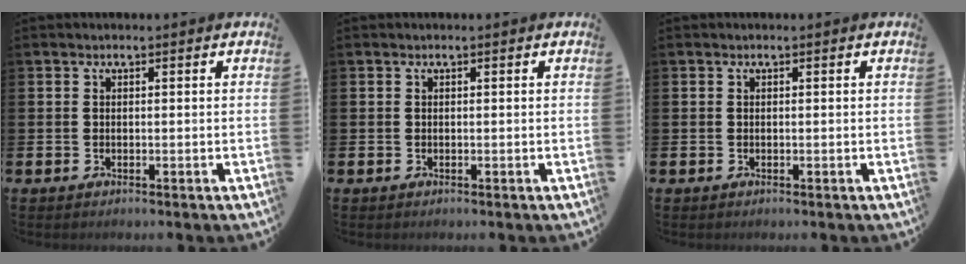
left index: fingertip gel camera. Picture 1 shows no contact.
{"total": 0.0}
{"total": 0.0}